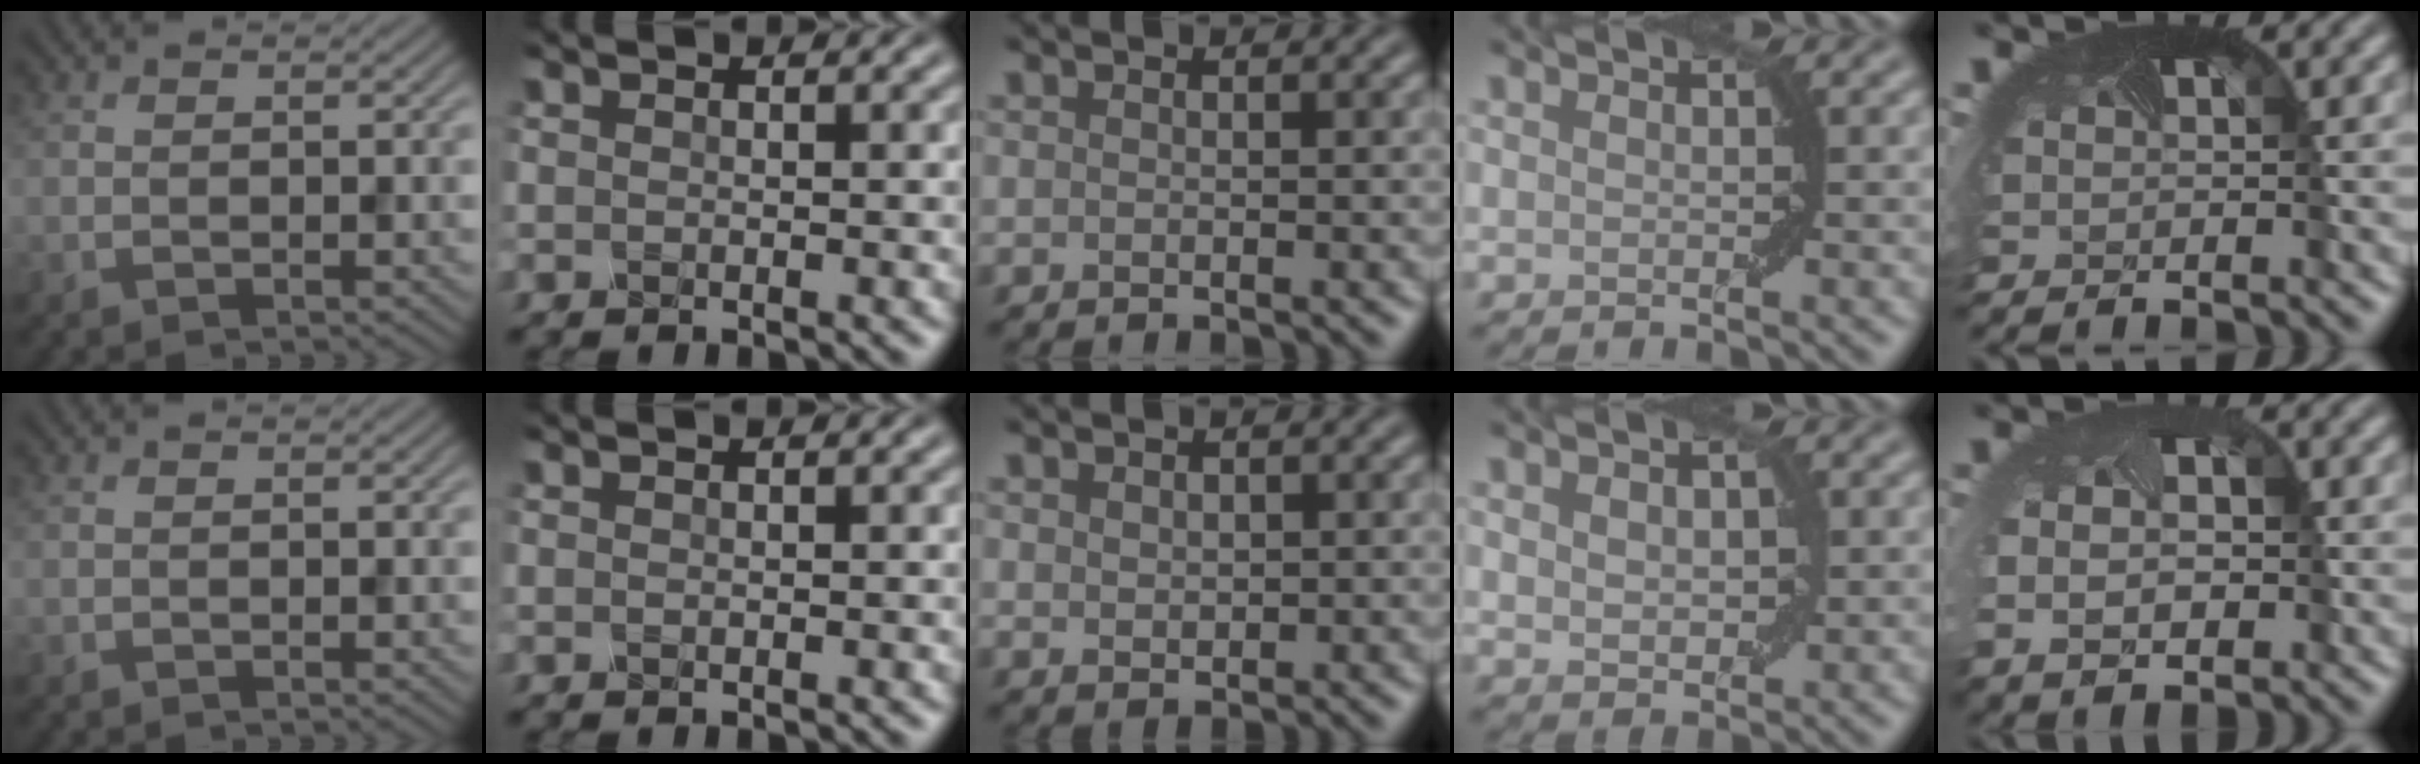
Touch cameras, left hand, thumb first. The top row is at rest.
{"middle": {"total": 1.1, "force": [0.4, 0.8, 0.6], "torque": [-0.011, -0.003, 0.012]}, "ring": {"total": 2.4, "force": [0.5, 1.5, 1.7], "torque": [-0.030, -0.001, 0.015]}, "little": {"total": 5.1, "force": [-0.4, 3.6, 3.5], "torque": [-0.061, -0.002, 0.004]}}